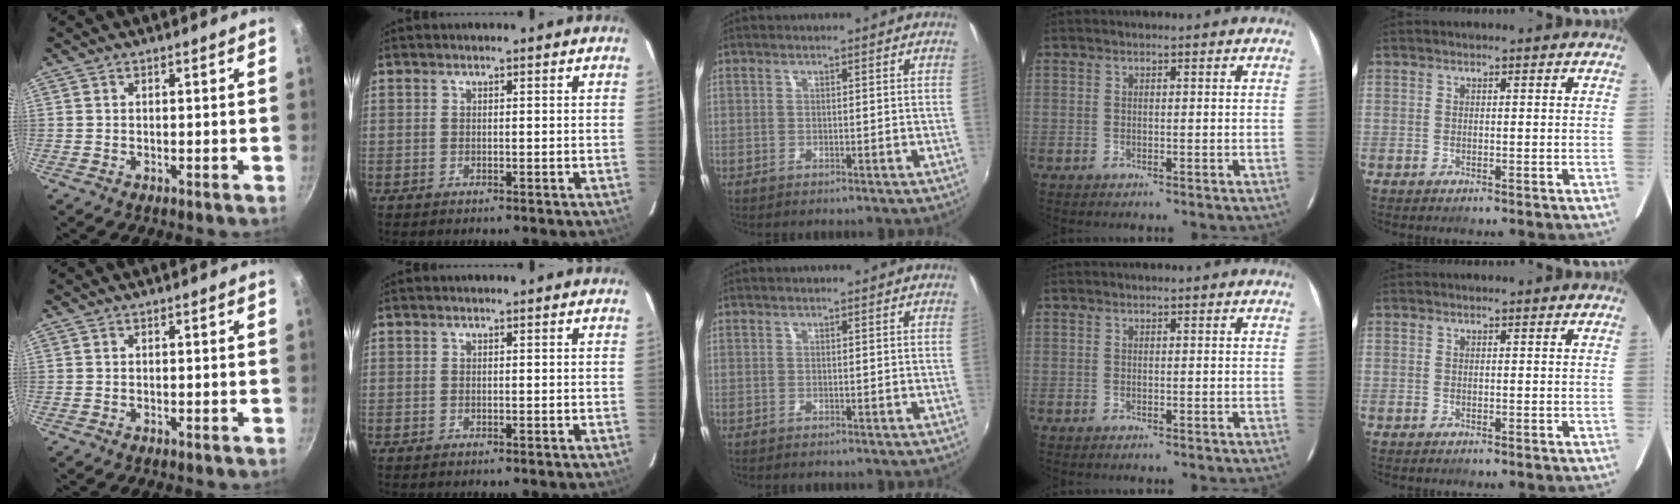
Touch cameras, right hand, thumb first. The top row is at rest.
{}